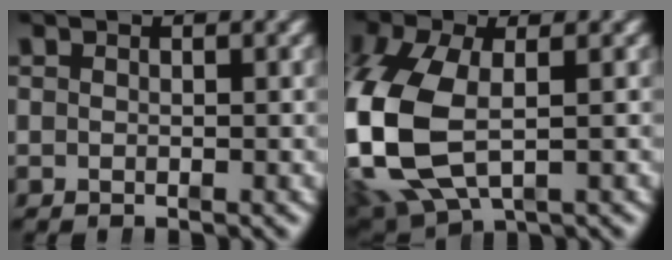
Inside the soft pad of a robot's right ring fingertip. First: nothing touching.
{"total": 10.0, "force": [-1.0, 7.2, 6.8], "torque": [-0.206, -0.047, 0.005]}